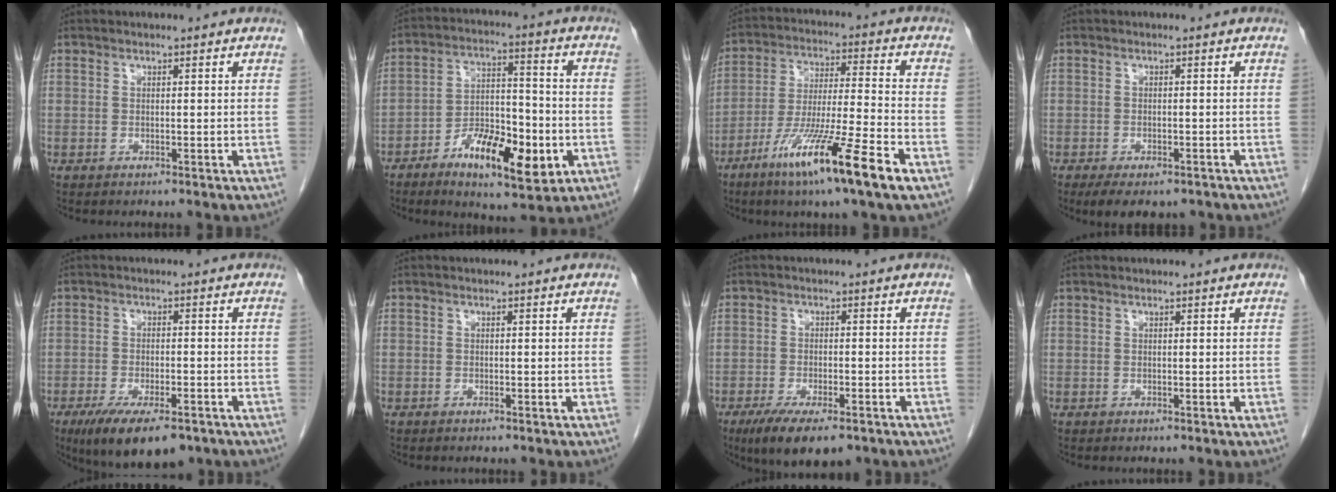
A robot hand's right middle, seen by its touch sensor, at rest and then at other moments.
{"total": 12.7, "force": [-5.3, 4.4, 10.7], "torque": [-0.182, 0.009, -0.084]}
{"total": 15.3, "force": [-8.6, -0.4, 12.7], "torque": [-0.243, -0.040, -0.157]}
{"total": 6.3, "force": [-4.7, 2.6, 3.3], "torque": [-0.045, -0.007, -0.066]}
{"total": 11.0, "force": [-7.5, 3.3, 7.3], "torque": [-0.121, -0.018, -0.116]}
{"total": 0.0}
{"total": 9.6, "force": [-6.6, 2.8, 6.4], "torque": [-0.101, -0.017, -0.102]}
{"total": 0.0}